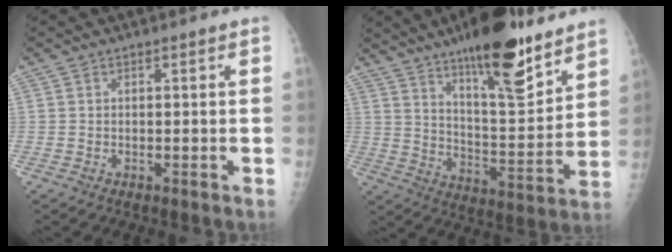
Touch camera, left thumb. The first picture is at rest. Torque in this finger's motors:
{"motor_torque": [3.10, 0.82, 1.43, -1.32, 0.42]}